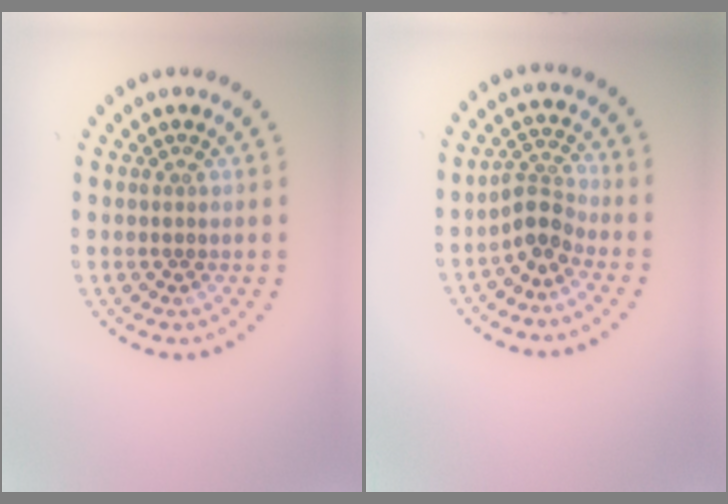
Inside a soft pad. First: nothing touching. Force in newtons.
{"total": 2.6, "press": 1.7, "slide": 1.9}